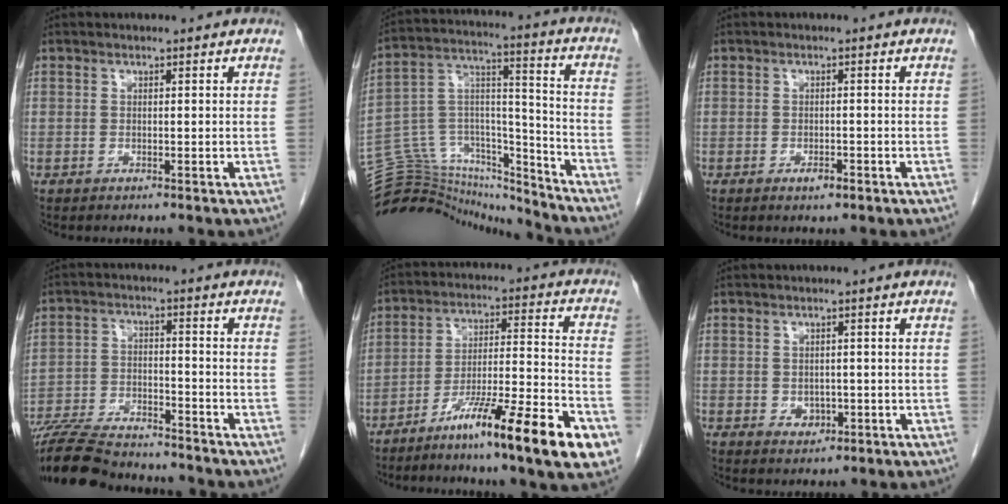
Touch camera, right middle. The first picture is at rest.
{"total": 22.6, "force": [-21.8, 4.3, 4.0], "torque": [-0.098, 0.046, -0.351]}
{"total": 1.6, "force": [-0.9, 0.6, 1.2], "torque": [-0.018, 0.001, -0.011]}
{"total": 15.8, "force": [-14.4, 2.8, 6.1], "torque": [-0.114, -0.014, -0.232]}
{"total": 17.4, "force": [-9.9, 0.3, 14.3], "torque": [-0.210, -0.020, -0.161]}
{"total": 1.6, "force": [-0.4, 1.3, 0.8], "torque": [-0.010, 0.003, 0.001]}